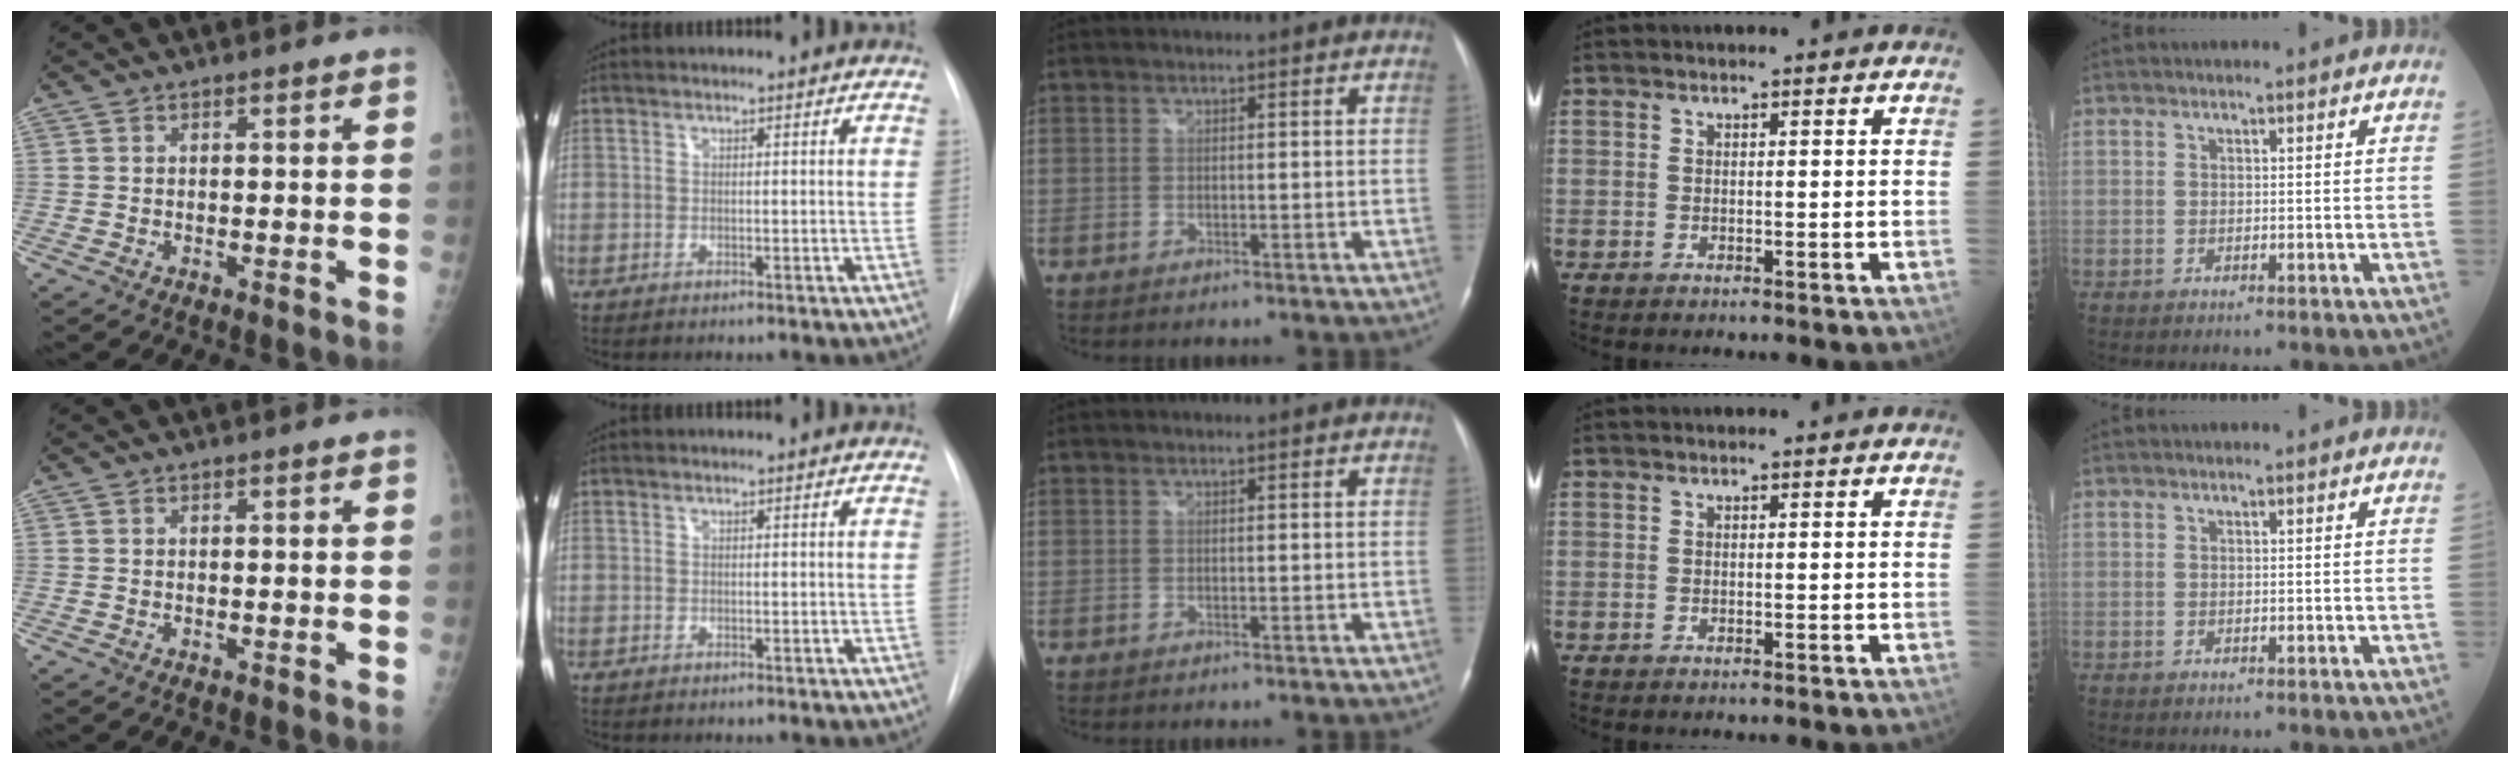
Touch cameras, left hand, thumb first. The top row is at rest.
{}